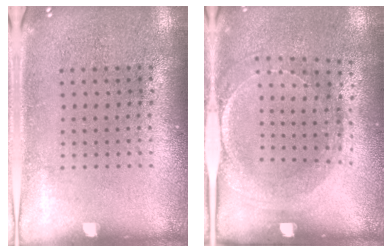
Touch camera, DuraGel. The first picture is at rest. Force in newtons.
{"total": 1.6, "press": 1.5, "slide": 0.6}